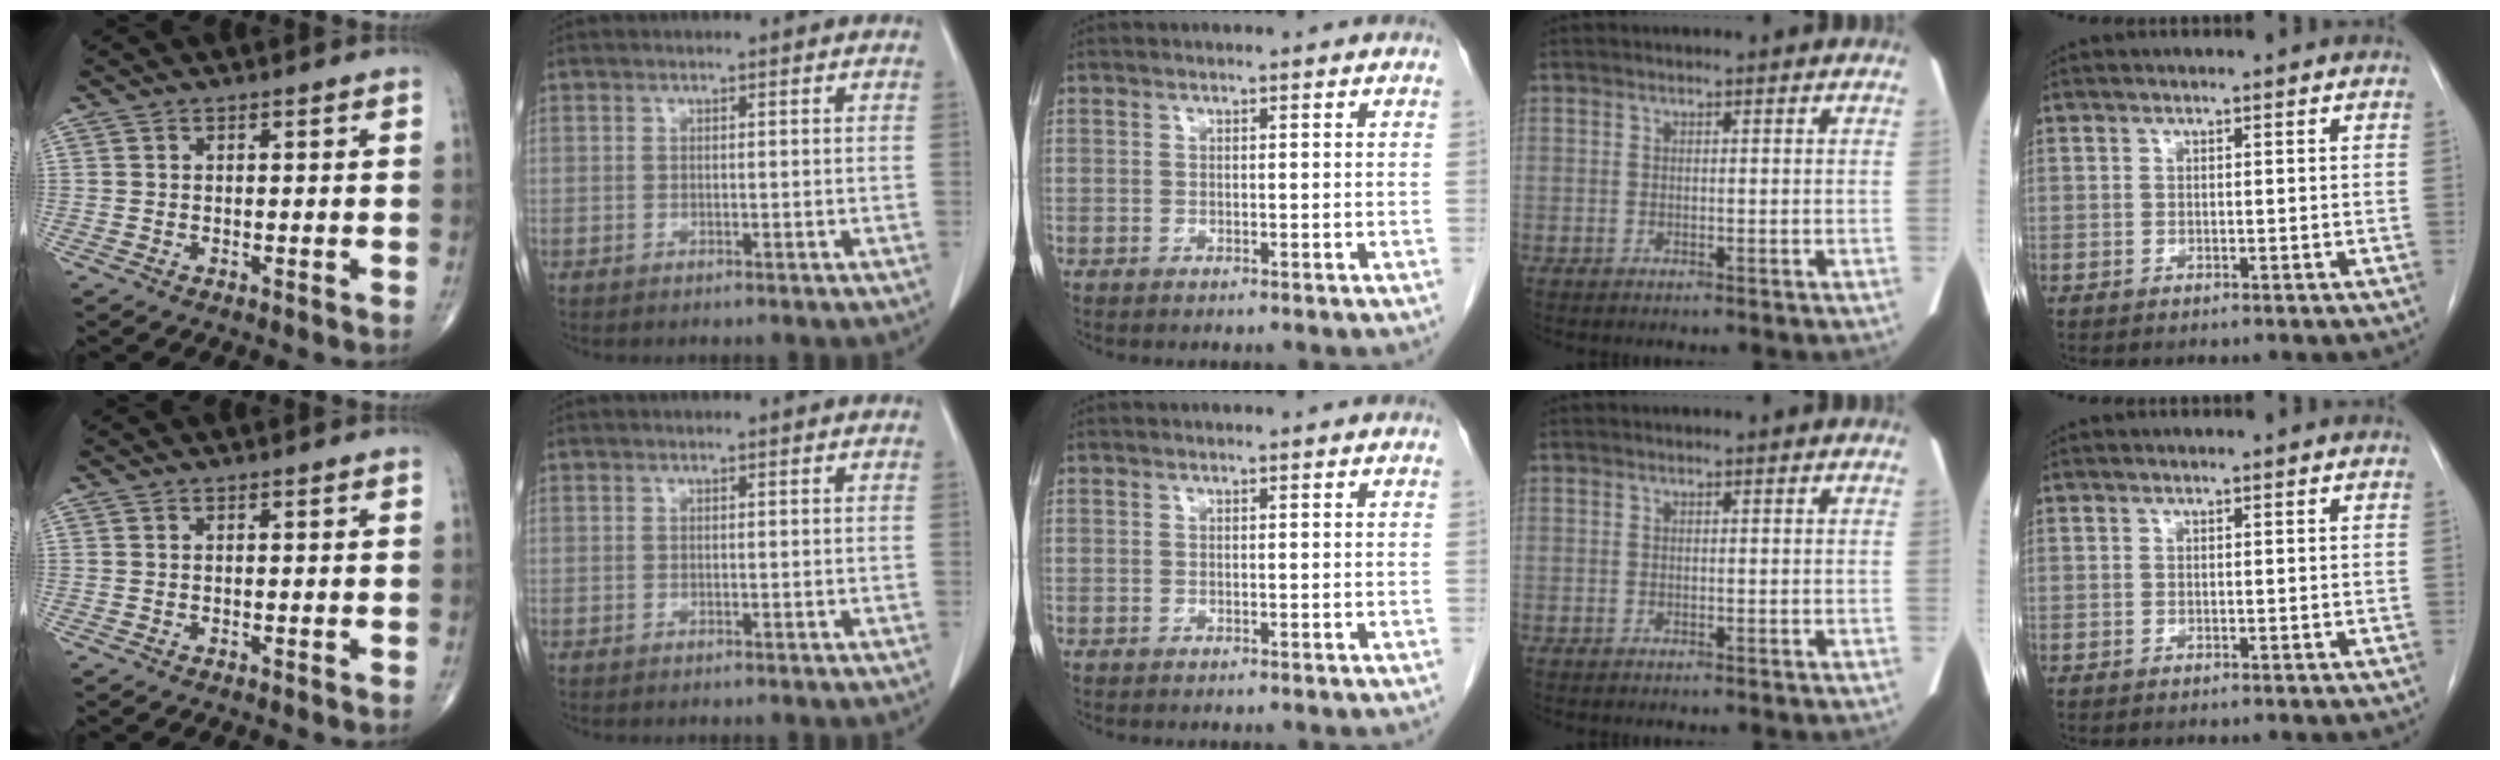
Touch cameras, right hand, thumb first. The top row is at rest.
{}